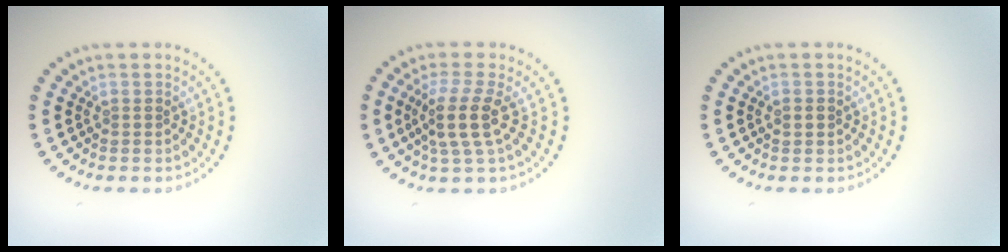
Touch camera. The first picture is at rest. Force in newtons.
{"total": 3.5, "press": 2.7, "slide": 2.2}
{"total": 1.3, "press": 1.3, "slide": 0.1}